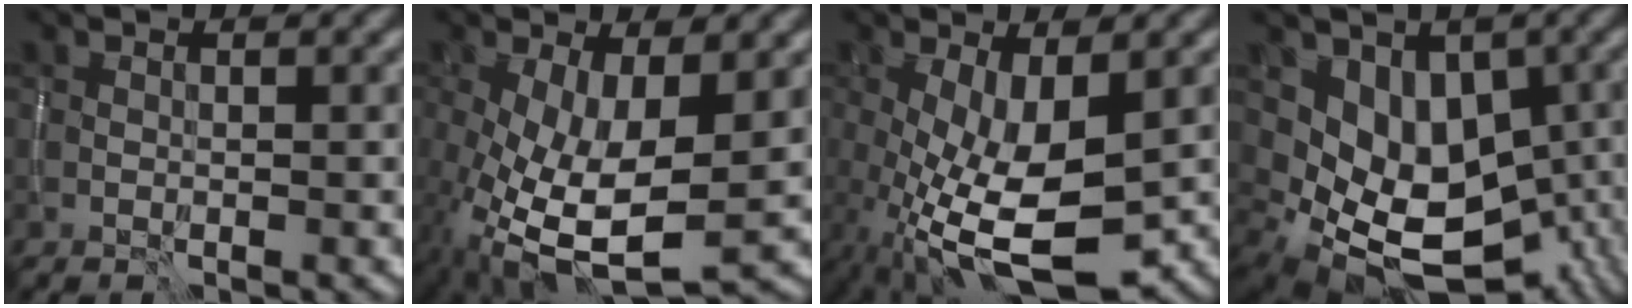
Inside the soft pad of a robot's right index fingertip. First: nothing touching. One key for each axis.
{"total": 10.0, "fx": -1.8, "fy": 4.4, "fz": 8.8, "tx": -0.183, "ty": -0.022, "tz": -0.024}
{"total": 8.6, "fx": -2.1, "fy": 3.1, "fz": 7.7, "tx": -0.162, "ty": -0.018, "tz": -0.031}
{"total": 10.8, "fx": -1.0, "fy": 8.5, "fz": 6.6, "tx": -0.080, "ty": -0.013, "tz": 0.011}